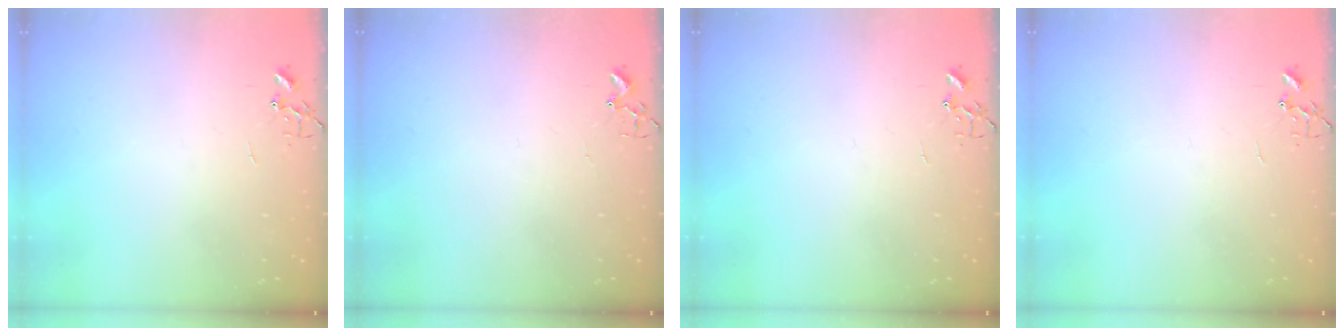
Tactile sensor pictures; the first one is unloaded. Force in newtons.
{"total": 1.7, "press": 1.6, "slide": 0.2}
{"total": 0.0}
{"total": 0.0}